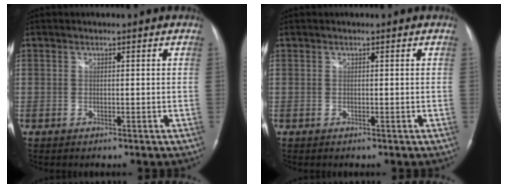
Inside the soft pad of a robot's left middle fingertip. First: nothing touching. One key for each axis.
{"total": 0.0}